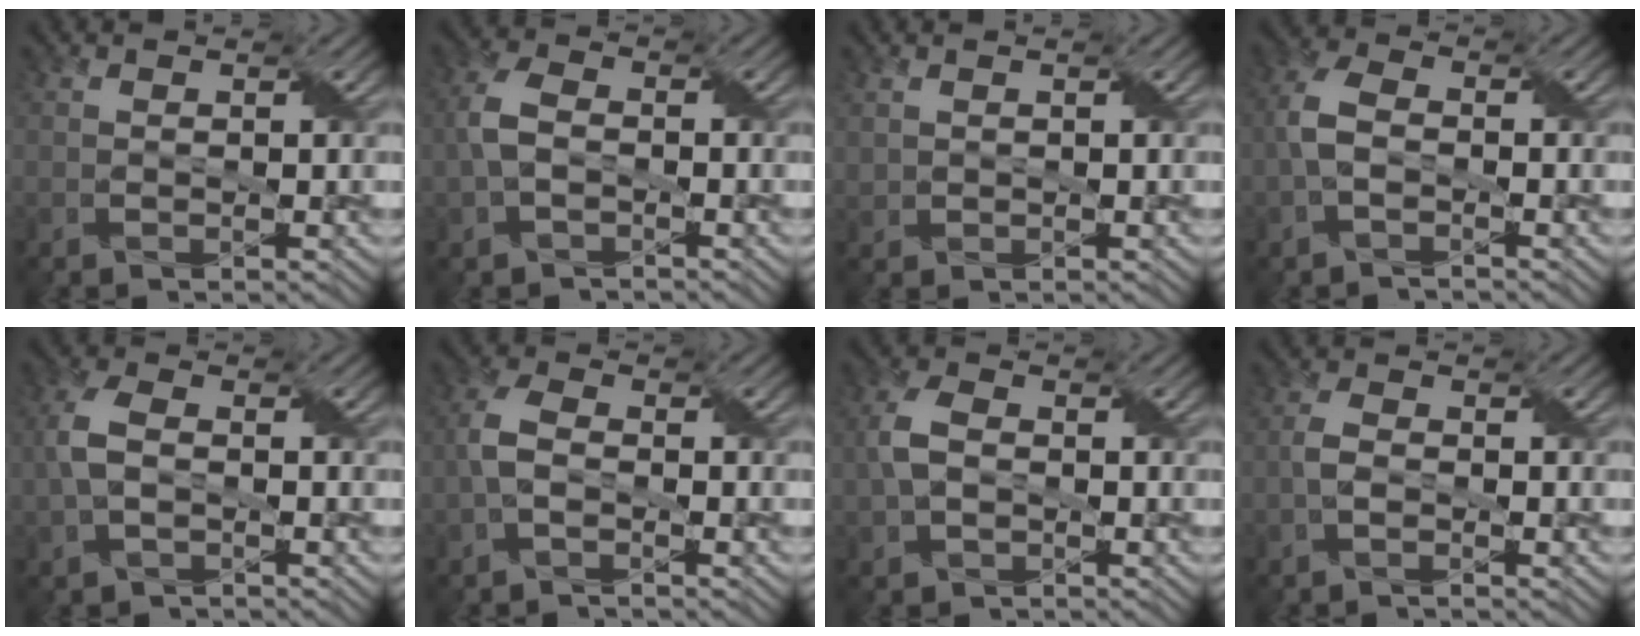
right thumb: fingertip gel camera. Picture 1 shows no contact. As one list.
[{"total": 4.9, "force": [-1.1, 3.3, 3.4], "torque": [-0.091, 0.005, -0.026]}, {"total": 1.0, "force": [0.7, 0.8, 0.2], "torque": [-0.010, 0.001, 0.018]}, {"total": 4.7, "force": [-1.3, 2.8, 3.6], "torque": [-0.095, 0.007, -0.032]}, {"total": 5.2, "force": [-0.8, 3.4, 3.9], "torque": [-0.106, 0.006, -0.021]}, {"total": 4.2, "force": [-1.3, 2.4, 3.1], "torque": [-0.083, 0.007, -0.034]}, {"total": 4.9, "force": [-0.7, 3.5, 3.4], "torque": [-0.091, 0.005, -0.018]}, {"total": 2.4, "force": [-1.0, 1.2, 1.8], "torque": [-0.043, 0.007, -0.026]}]